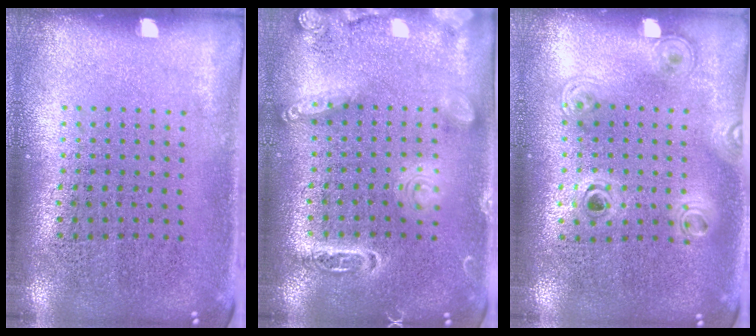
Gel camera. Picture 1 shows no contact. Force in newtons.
{"total": 1.8, "press": 1.8, "slide": 0.2}
{"total": 1.2, "press": 1.1, "slide": 0.6}